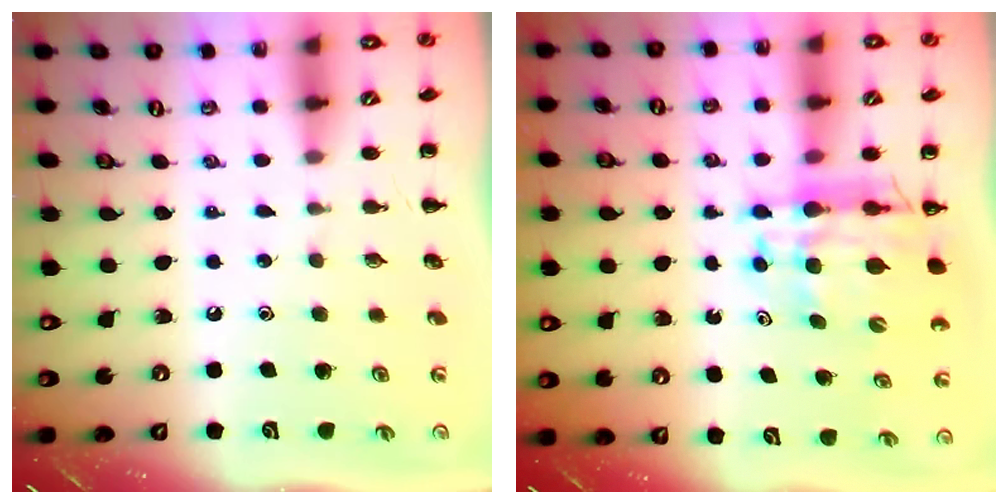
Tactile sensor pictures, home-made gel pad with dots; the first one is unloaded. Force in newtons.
{"total": 12.4, "press": 11.8, "slide": 3.7}